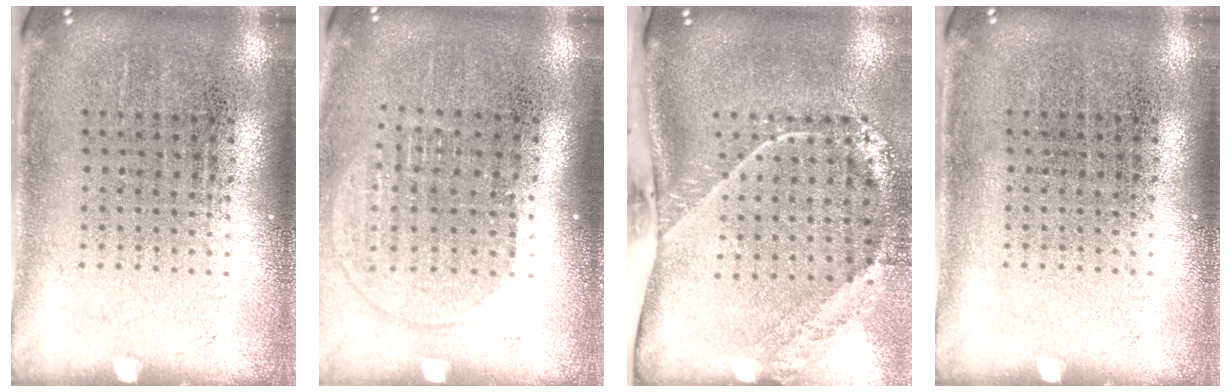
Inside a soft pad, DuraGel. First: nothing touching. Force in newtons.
{"total": 1.4, "press": 1.1, "slide": 0.7}
{"total": 2.7, "press": 1.8, "slide": 2.0}
{"total": 0.0}